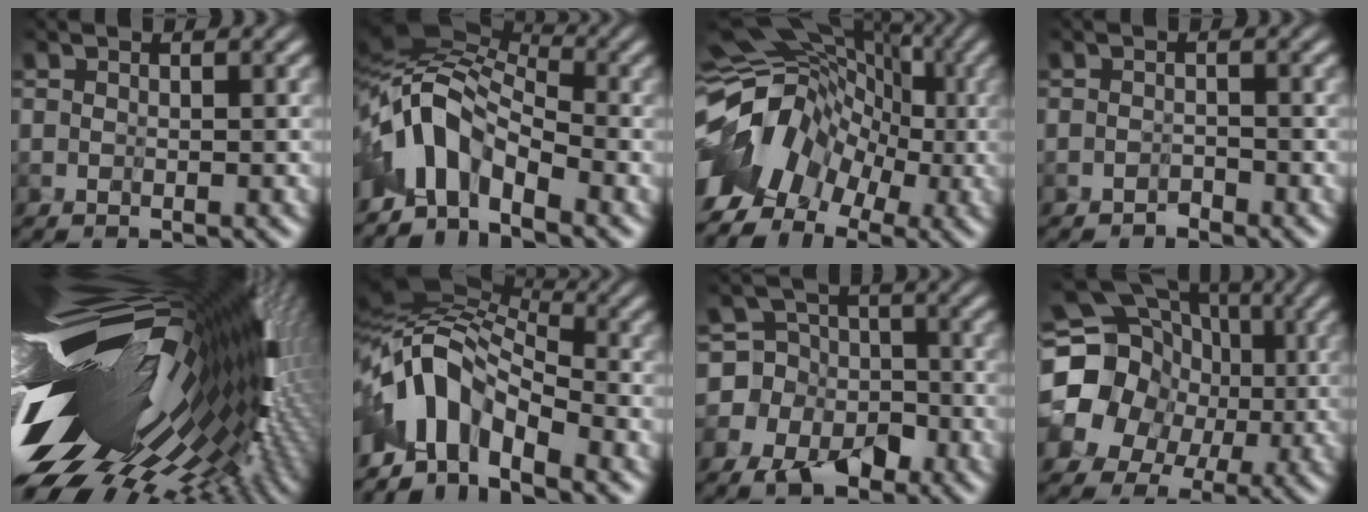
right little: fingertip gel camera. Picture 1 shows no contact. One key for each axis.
{"total": 5.8, "fx": -3.1, "fy": 2.5, "fz": 4.2, "tx": -0.074, "ty": 0.021, "tz": -0.073}
{"total": 7.0, "fx": -3.1, "fy": 4.8, "fz": 4.1, "tx": -0.078, "ty": 0.007, "tz": -0.069}
{"total": 2.5, "fx": -1.9, "fy": -0.8, "fz": -1.5, "tx": 0.027, "ty": 0.000, "tz": -0.036}
{"total": 16.9, "fx": 0.3, "fy": 6.9, "fz": 15.5, "tx": -0.256, "ty": -0.026, "tz": 0.000}
{"total": 5.4, "fx": -3.9, "fy": 2.1, "fz": 3.1, "tx": -0.050, "ty": 0.019, "tz": -0.082}
{"total": 4.4, "fx": -2.7, "fy": 3.5, "fz": 0.4, "tx": 0.007, "ty": -0.001, "tz": -0.074}
{"total": 16.4, "fx": 1.2, "fy": 15.2, "fz": 6.1, "tx": -0.165, "ty": 0.019, "tz": -0.008}